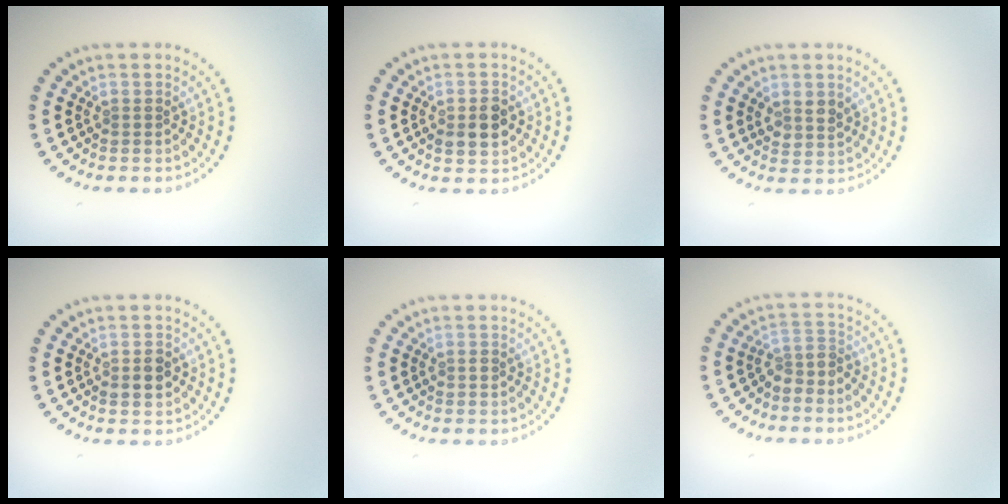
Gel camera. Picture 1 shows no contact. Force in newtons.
{"total": 2.8, "press": 2.8, "slide": 0.3}
{"total": 1.8, "press": 1.6, "slide": 0.7}
{"total": 2.2, "press": 2.2, "slide": 0.2}
{"total": 0.9, "press": 0.8, "slide": 0.2}
{"total": 2.3, "press": 1.7, "slide": 1.6}